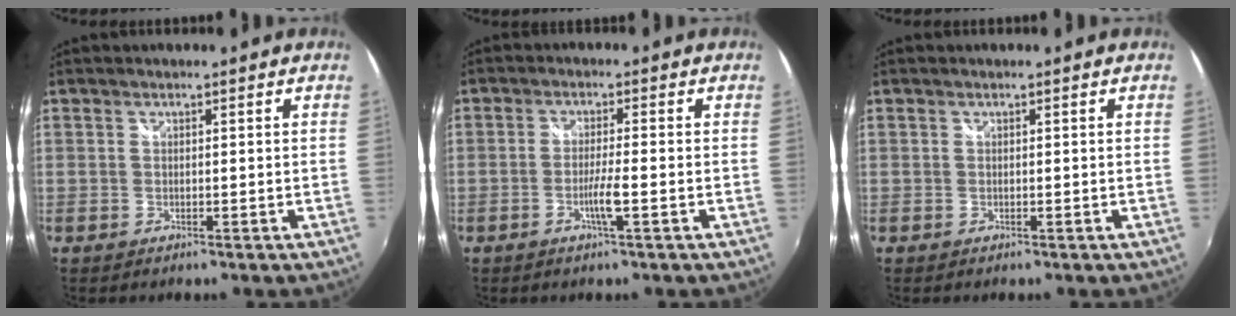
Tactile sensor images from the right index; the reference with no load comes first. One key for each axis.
{"total": 3.6, "fx": -1.6, "fy": -0.4, "fz": 3.2, "tx": -0.059, "ty": -0.005, "tz": -0.031}
{"total": 0.0}